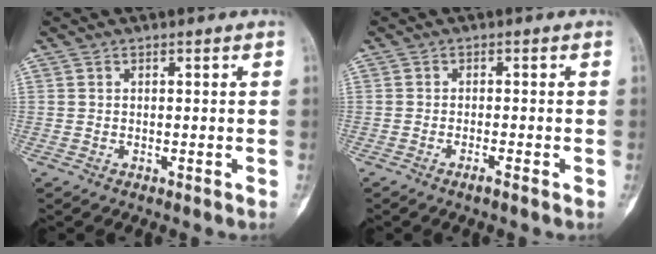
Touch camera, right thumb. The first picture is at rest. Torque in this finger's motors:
{"motor_torque": [-0.37, 0.35, -0.19, 0.19, 0.00]}